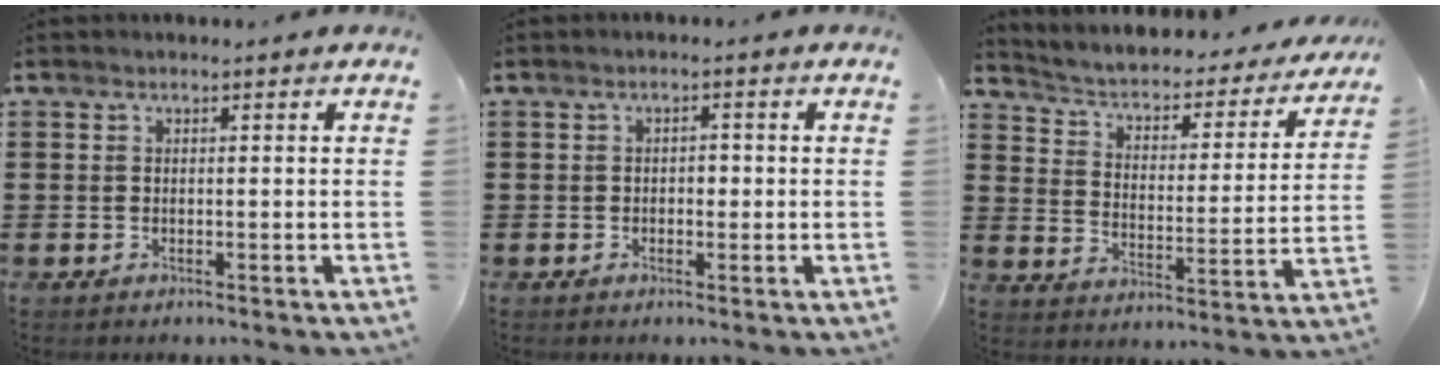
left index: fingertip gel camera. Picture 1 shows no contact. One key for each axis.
{"total": 1.4, "fx": -0.3, "fy": 0.9, "fz": 1.0, "tx": -0.022, "ty": 0.005, "tz": -0.009}
{"total": 2.2, "fx": 1.4, "fy": 1.3, "fz": 1.0, "tx": -0.035, "ty": -0.020, "tz": 0.011}